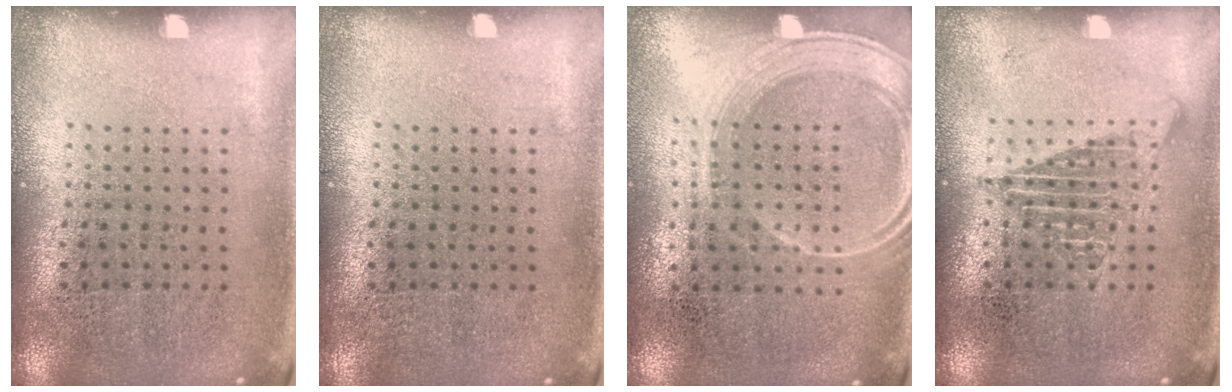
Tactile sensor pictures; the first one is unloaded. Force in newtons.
{"total": 0.0}
{"total": 1.6, "press": 1.4, "slide": 0.8}
{"total": 2.1, "press": 2.1, "slide": 0.3}